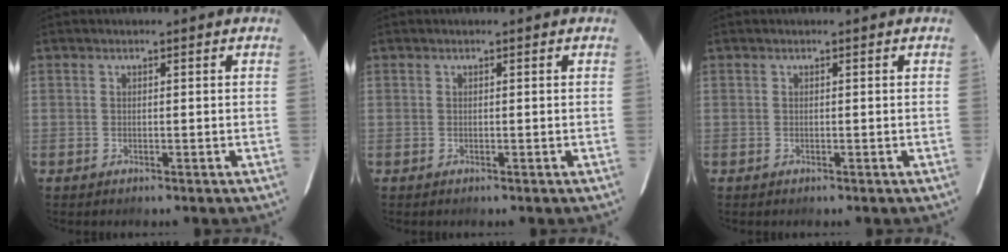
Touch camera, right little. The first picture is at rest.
{"total": 0.0}
{"total": 0.0}